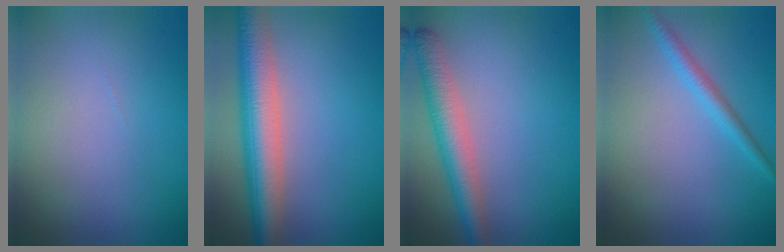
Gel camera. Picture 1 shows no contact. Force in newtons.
{"total": 7.2, "press": 7.1, "slide": 0.4}
{"total": 4.3, "press": 4.3, "slide": 0.2}
{"total": 1.9, "press": 1.9, "slide": 0.1}